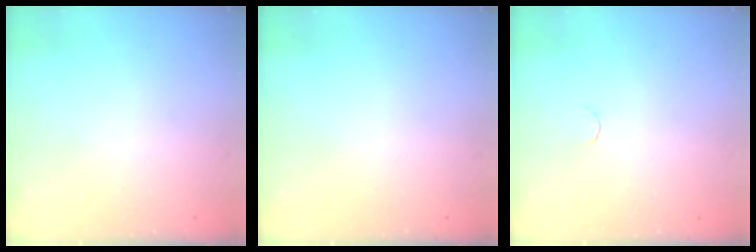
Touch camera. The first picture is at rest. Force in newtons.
{"total": 0.0}
{"total": 1.7, "press": 1.6, "slide": 0.5}